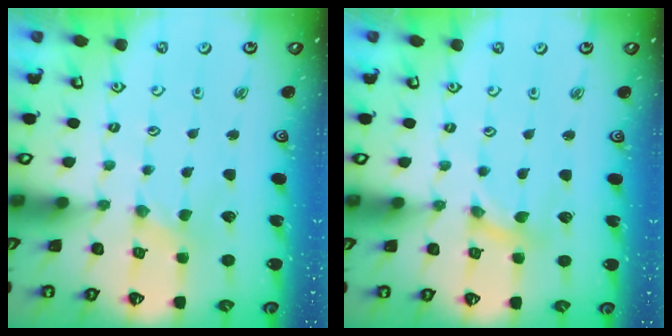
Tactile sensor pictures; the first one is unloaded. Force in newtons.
{"total": 0.0}